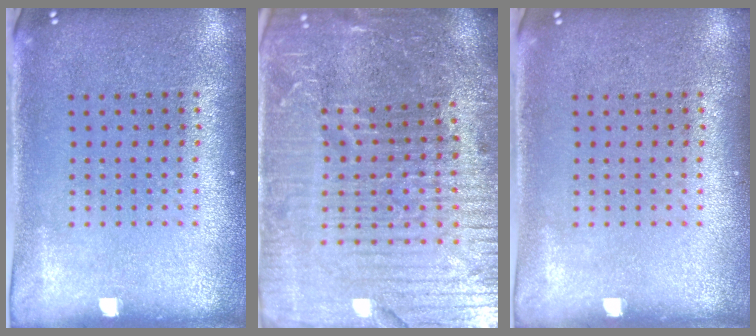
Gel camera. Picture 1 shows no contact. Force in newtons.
{"total": 6.4, "press": 5.6, "slide": 3.0}
{"total": 0.0}